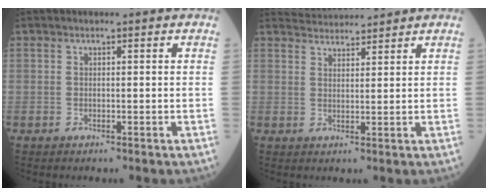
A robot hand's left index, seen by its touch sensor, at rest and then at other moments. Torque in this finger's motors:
{"motor_torque": [-0.26, -0.38, 0.00, -0.02]}